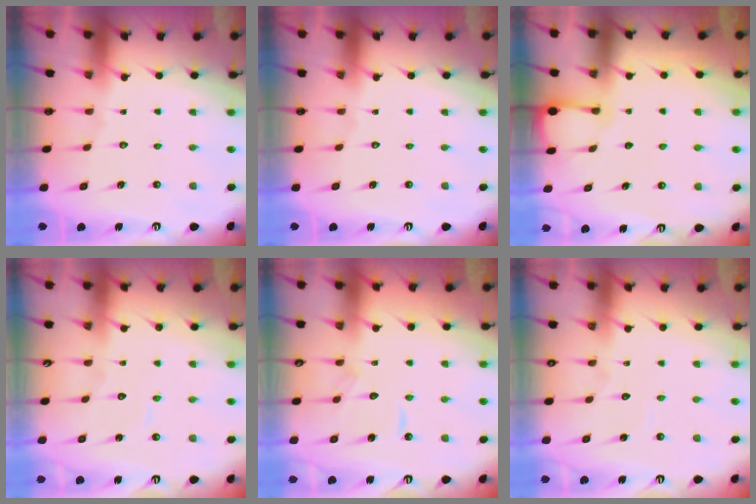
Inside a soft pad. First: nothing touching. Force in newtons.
{"total": 0.0}
{"total": 2.8, "press": 2.8, "slide": 0.4}
{"total": 5.0, "press": 5.0, "slide": 0.1}
{"total": 6.3, "press": 6.3, "slide": 0.6}
{"total": 2.9, "press": 2.9, "slide": 0.3}